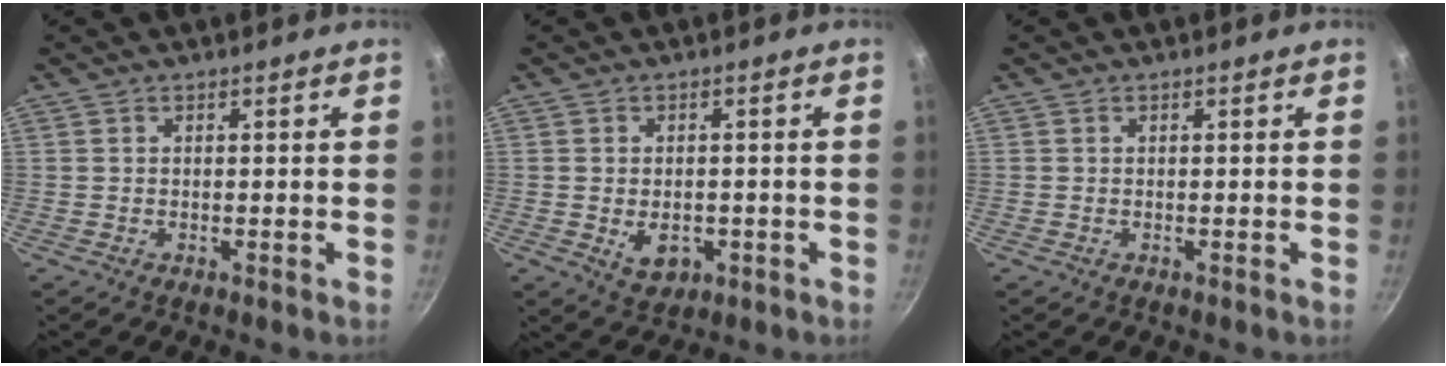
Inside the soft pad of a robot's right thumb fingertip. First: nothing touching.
{"total": 5.3, "force": [-1.3, 3.7, 3.6], "torque": [-0.040, 0.004, -0.008]}
{"total": 0.0}